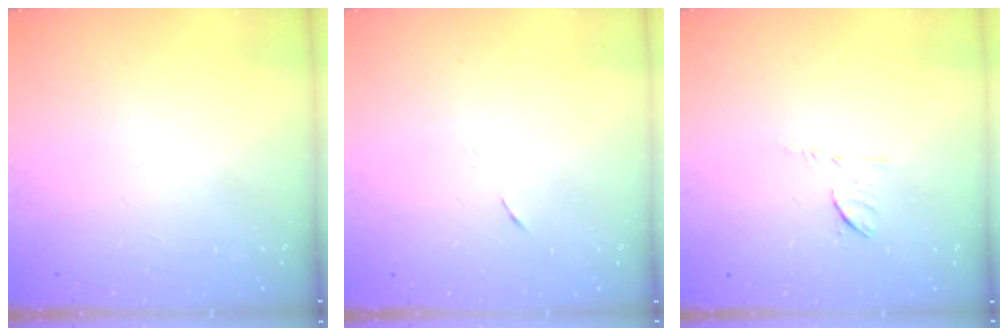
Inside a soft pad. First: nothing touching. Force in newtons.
{"total": 4.0, "press": 3.6, "slide": 1.7}
{"total": 6.1, "press": 6.1, "slide": 0.7}